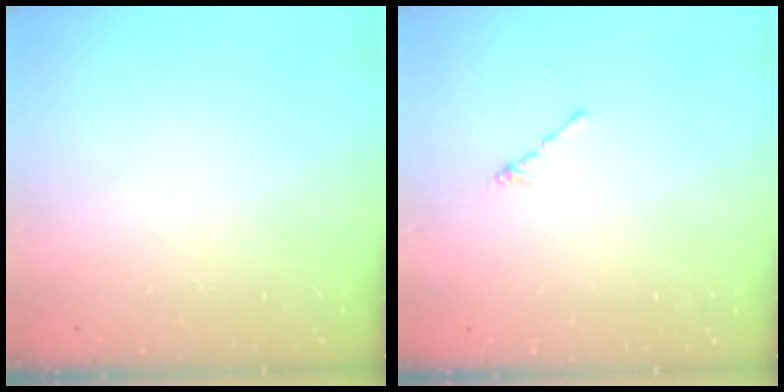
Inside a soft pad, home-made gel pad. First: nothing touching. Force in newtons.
{"total": 0.5, "press": 0.4, "slide": 0.3}